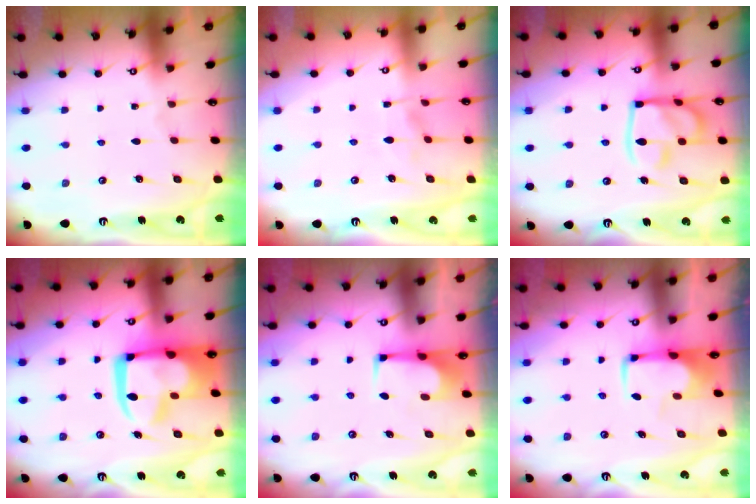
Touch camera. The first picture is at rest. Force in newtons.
{"total": 4.8, "press": 4.7, "slide": 0.9}
{"total": 15.6, "press": 15.5, "slide": 1.6}
{"total": 17.1, "press": 17.0, "slide": 1.8}
{"total": 1.1, "press": 0.9, "slide": 0.7}
{"total": 1.8, "press": 1.7, "slide": 0.4}